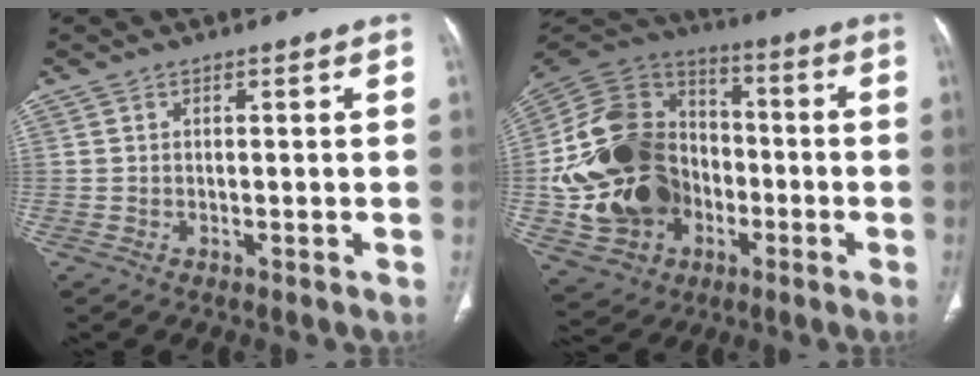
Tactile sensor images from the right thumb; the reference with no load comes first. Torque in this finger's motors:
{"motor_torque": [2.51, 2.50, 0.76, 0.40, 0.21]}